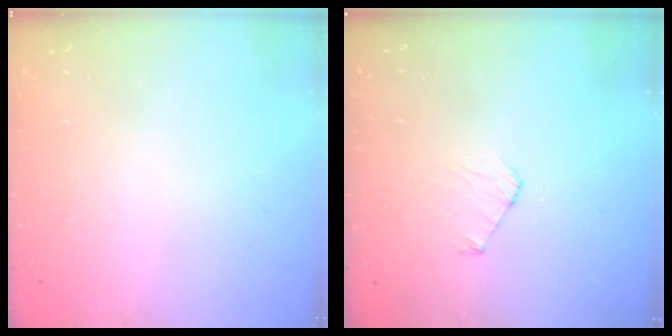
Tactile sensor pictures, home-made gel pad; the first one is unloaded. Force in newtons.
{"total": 3.8, "press": 3.8, "slide": 0.3}